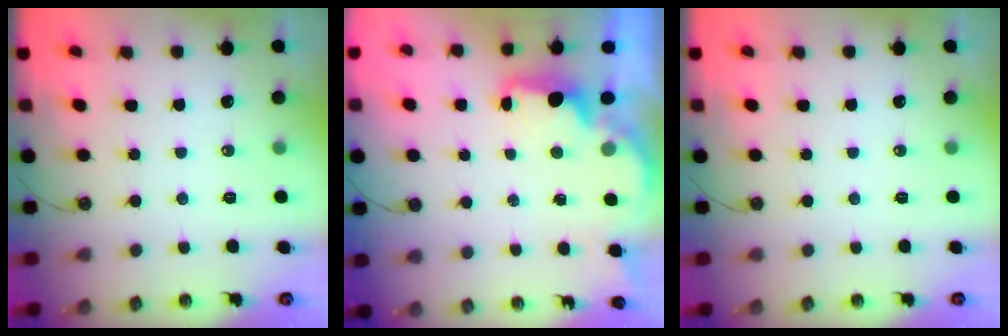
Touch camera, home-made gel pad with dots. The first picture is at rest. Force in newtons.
{"total": 2.5, "press": 2.3, "slide": 0.8}
{"total": 0.0}